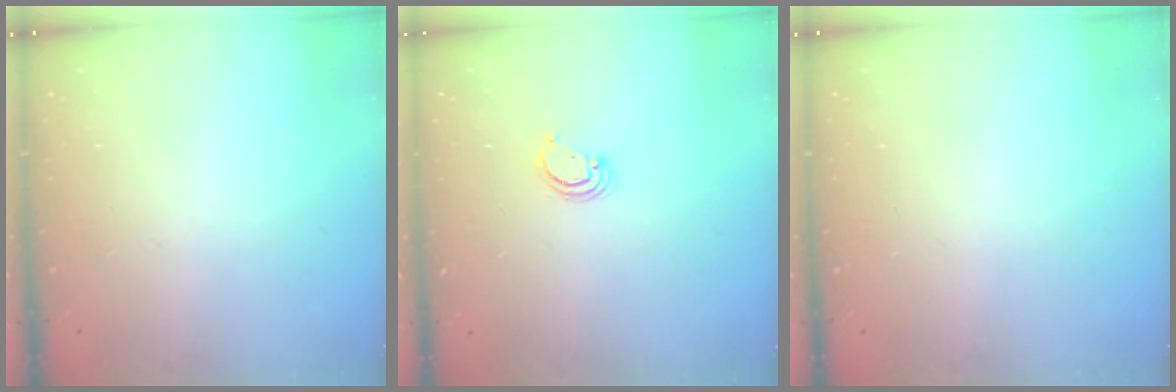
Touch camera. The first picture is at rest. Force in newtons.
{"total": 2.3, "press": 2.3, "slide": 0.2}
{"total": 0.0}